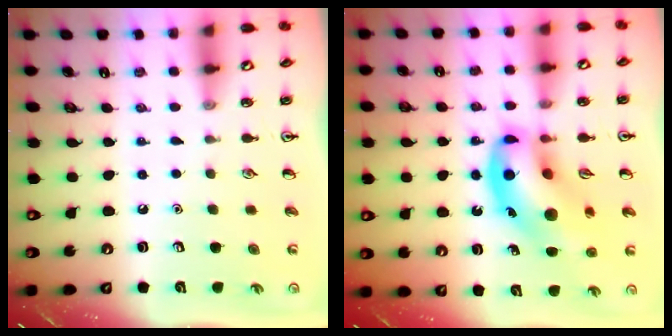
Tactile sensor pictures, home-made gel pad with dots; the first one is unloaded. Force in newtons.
{"total": 17.3, "press": 17.0, "slide": 3.3}